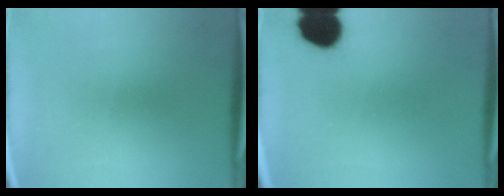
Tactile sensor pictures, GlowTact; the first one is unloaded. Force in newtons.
{"total": 11.0}